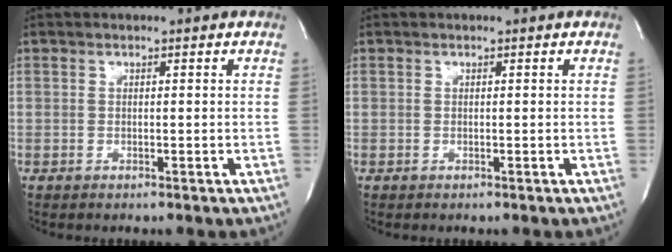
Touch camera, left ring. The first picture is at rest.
{"total": 0.0}